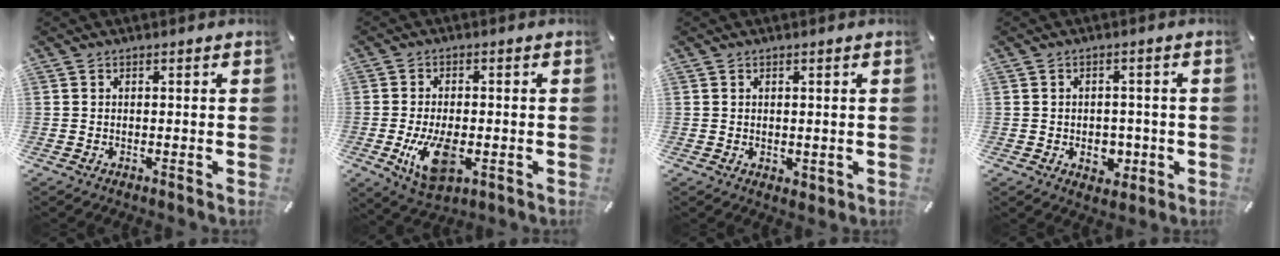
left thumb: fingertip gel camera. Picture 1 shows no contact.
{"total": 10.5, "force": [-2.3, 6.0, 8.3], "torque": [-0.159, -0.008, -0.039]}
{"total": 1.3, "force": [0.5, 1.1, 0.3], "torque": [-0.006, 0.005, 0.009]}
{"total": 5.2, "force": [-1.0, 4.2, 2.8], "torque": [-0.024, -0.002, -0.018]}